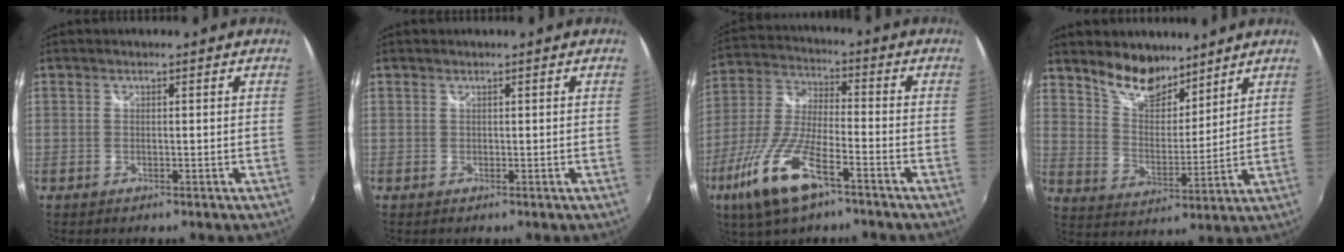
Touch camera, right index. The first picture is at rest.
{"total": 0.0}
{"total": 15.4, "force": [-8.7, 4.5, 11.9], "torque": [-0.265, -0.026, -0.172]}
{"total": 10.2, "force": [8.2, 4.4, 4.1], "torque": [-0.068, -0.001, 0.151]}